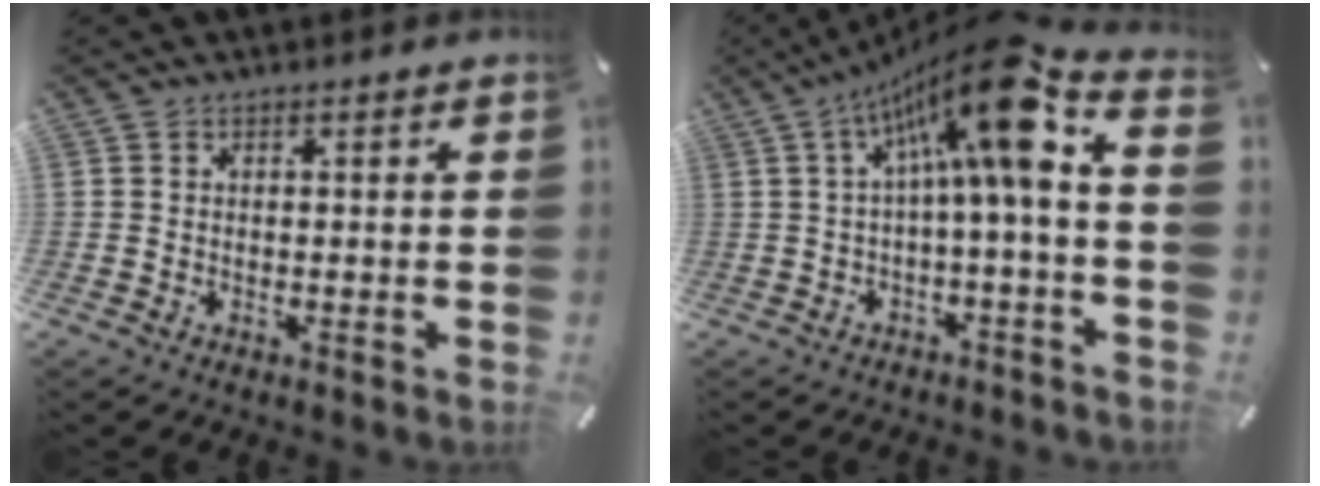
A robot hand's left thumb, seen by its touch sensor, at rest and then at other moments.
{"total": 16.5, "force": [5.1, 2.8, 15.5], "torque": [-0.263, -0.037, 0.073]}